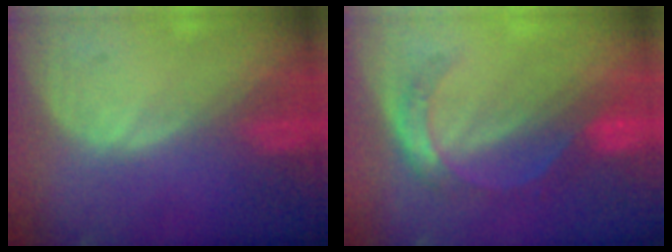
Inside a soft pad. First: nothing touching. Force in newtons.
{"total": 5.5, "press": 4.8, "slide": 2.6}